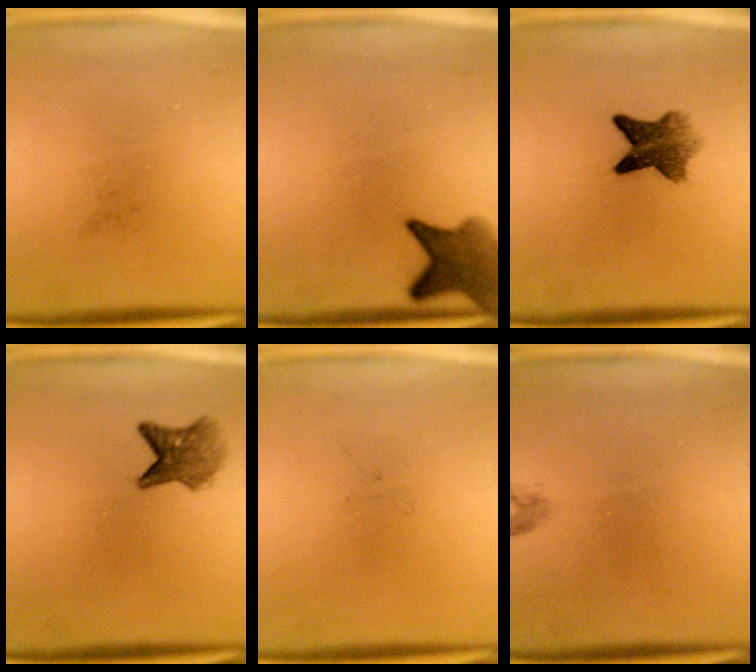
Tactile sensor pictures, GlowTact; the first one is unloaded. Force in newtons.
{"total": 6.6}
{"total": 6.4}
{"total": 4.2}
{"total": 0.0}
{"total": 0.8}